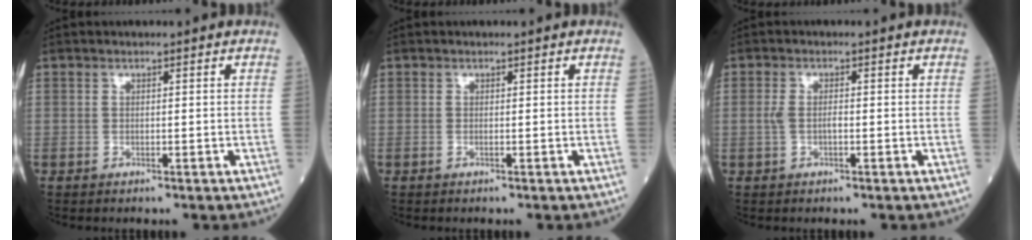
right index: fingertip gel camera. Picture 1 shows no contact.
{"total": 0.0}
{"total": 2.3, "force": [-0.2, 1.0, 2.1], "torque": [-0.049, 0.009, -0.002]}